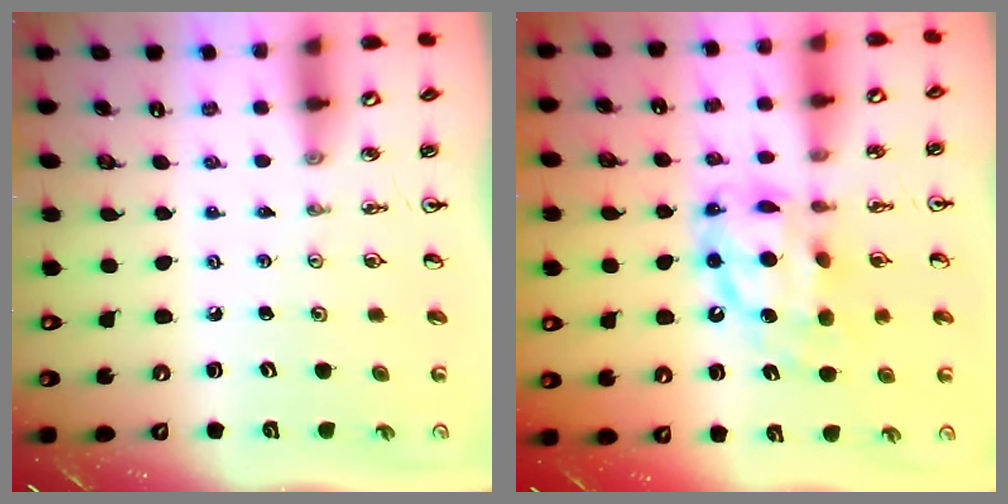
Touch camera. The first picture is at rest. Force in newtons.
{"total": 13.6, "press": 13.5, "slide": 1.2}